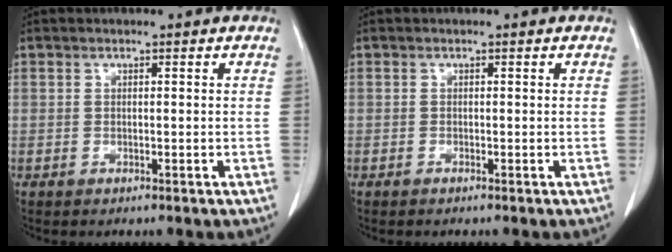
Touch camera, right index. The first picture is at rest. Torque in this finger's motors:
{"motor_torque": [-0.09, -0.01, -0.07, -0.01]}